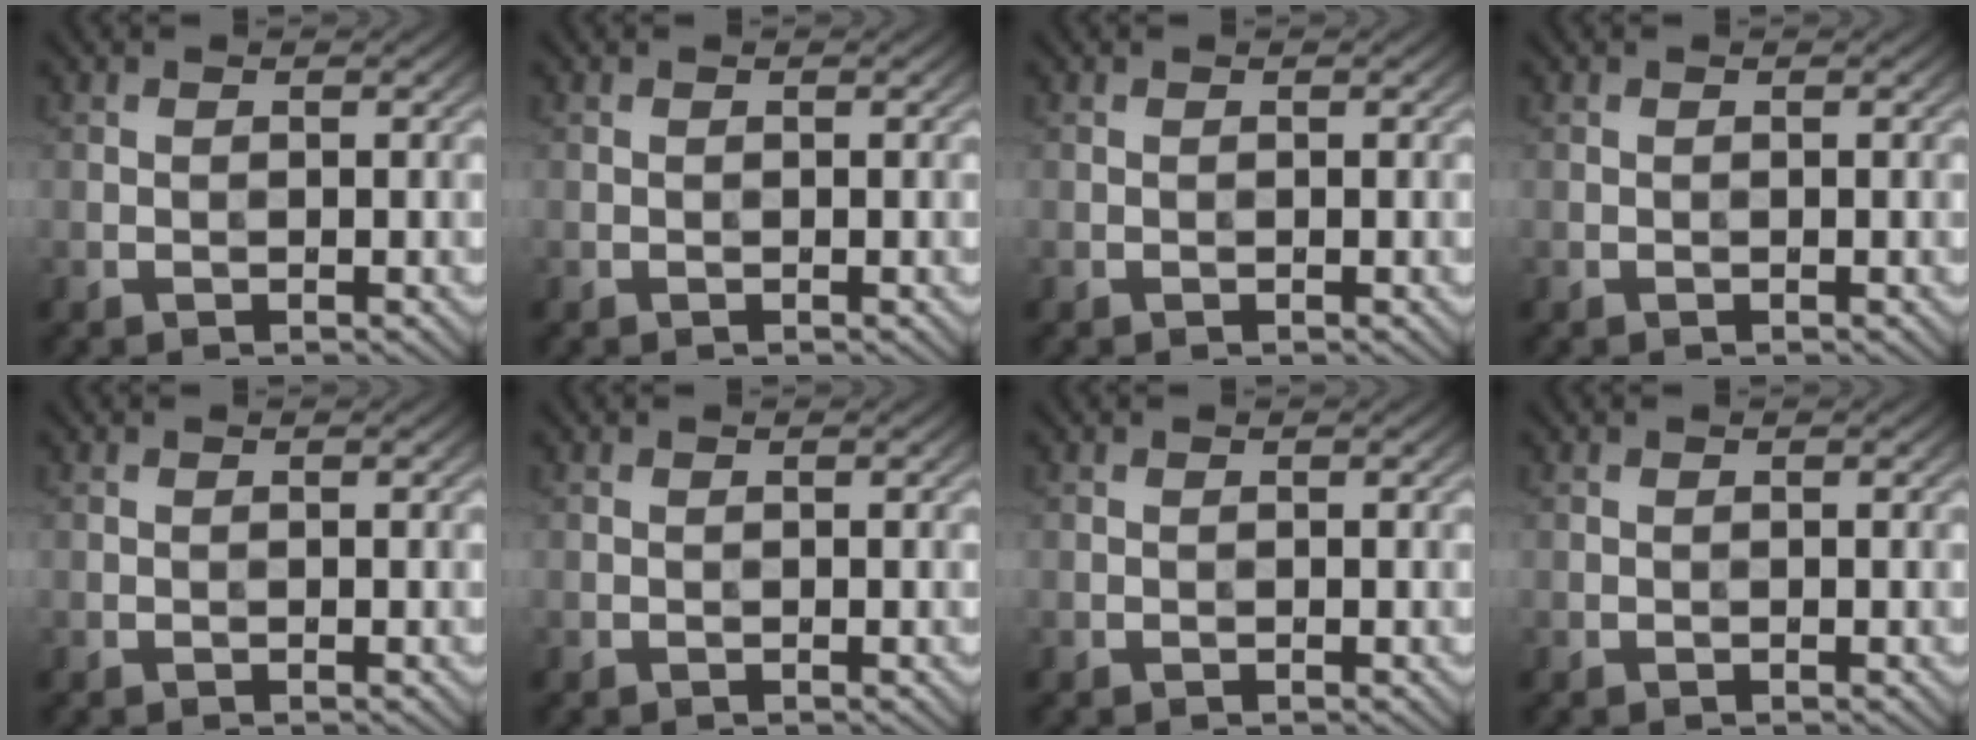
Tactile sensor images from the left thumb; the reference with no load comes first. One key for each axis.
{"total": 0.0}
{"total": 0.0}
{"total": 0.0}
{"total": 0.0}
{"total": 0.0}
{"total": 0.0}
{"total": 0.0}